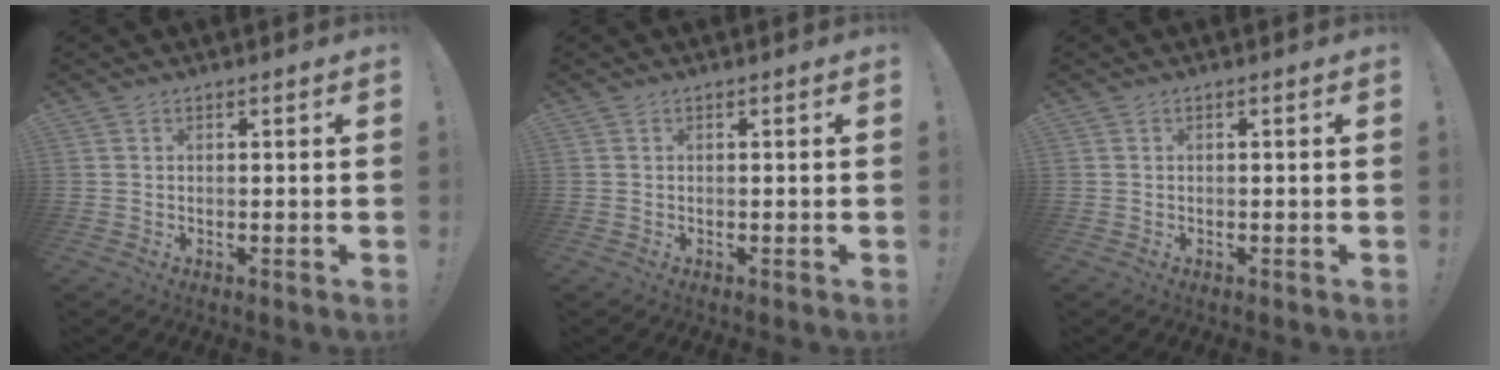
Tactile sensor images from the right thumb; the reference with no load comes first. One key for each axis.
{"total": 0.0}
{"total": 0.0}